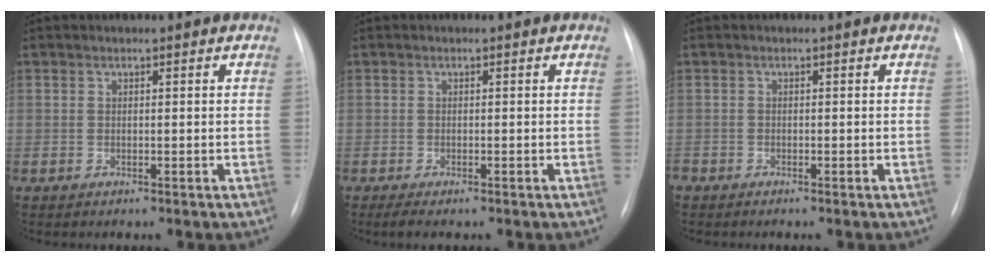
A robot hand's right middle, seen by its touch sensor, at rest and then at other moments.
{"total": 2.7, "force": [-1.9, 0.6, 1.7], "torque": [-0.028, -0.008, -0.027]}
{"total": 0.8, "force": [-0.8, 0.1, 0.1], "torque": [-0.006, -0.002, -0.016]}